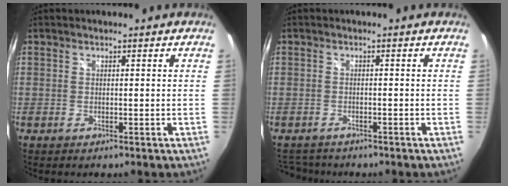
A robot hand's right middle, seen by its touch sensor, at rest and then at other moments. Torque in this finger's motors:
{"motor_torque": [-0.51, -0.11, -0.12, -0.02]}